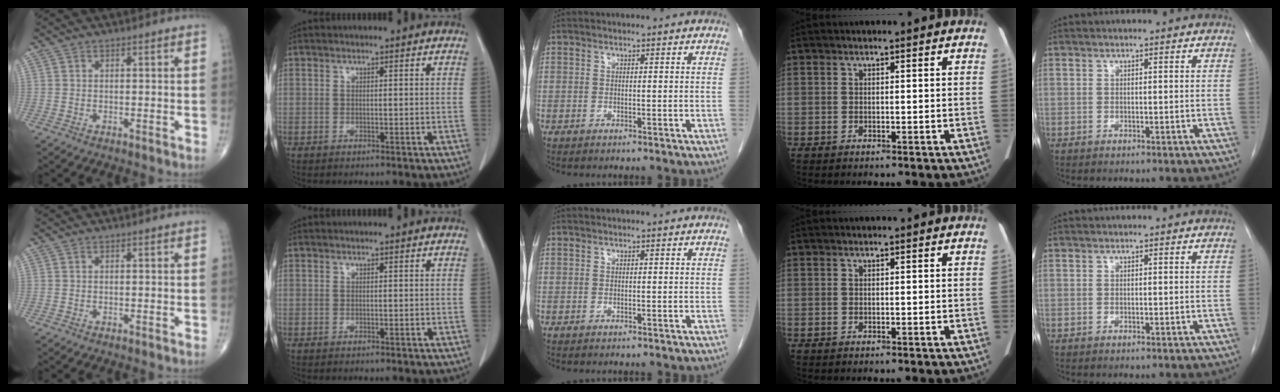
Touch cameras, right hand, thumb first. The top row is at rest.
{}